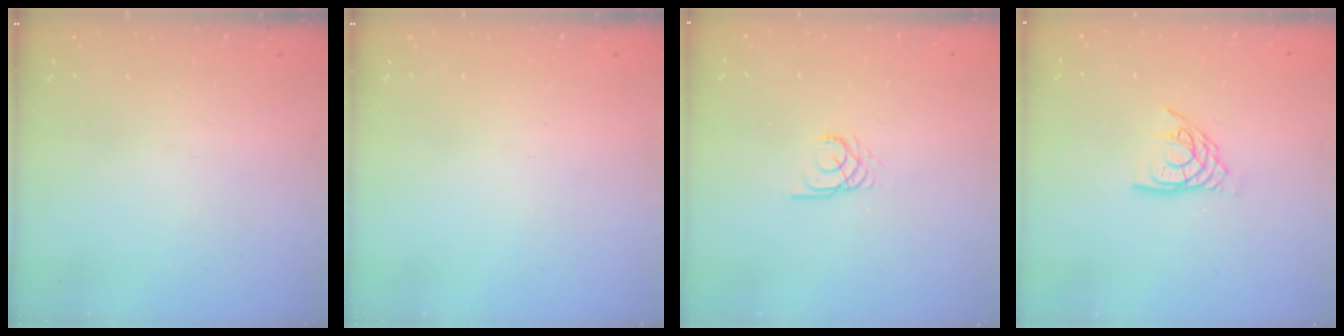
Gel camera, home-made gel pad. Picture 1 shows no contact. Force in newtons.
{"total": 0.0}
{"total": 2.4, "press": 2.4, "slide": 0.3}
{"total": 9.6, "press": 9.5, "slide": 0.9}